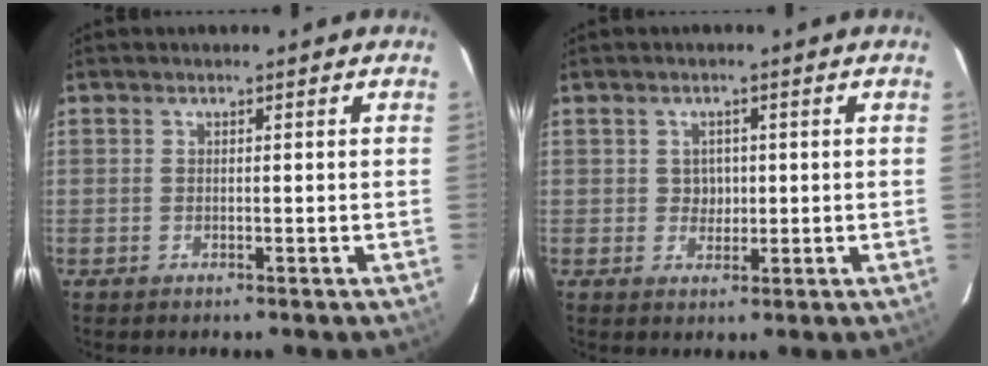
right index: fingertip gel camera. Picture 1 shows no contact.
{"total": 2.6, "force": [0.2, 2.5, 0.7], "torque": [-0.007, 0.008, 0.004]}